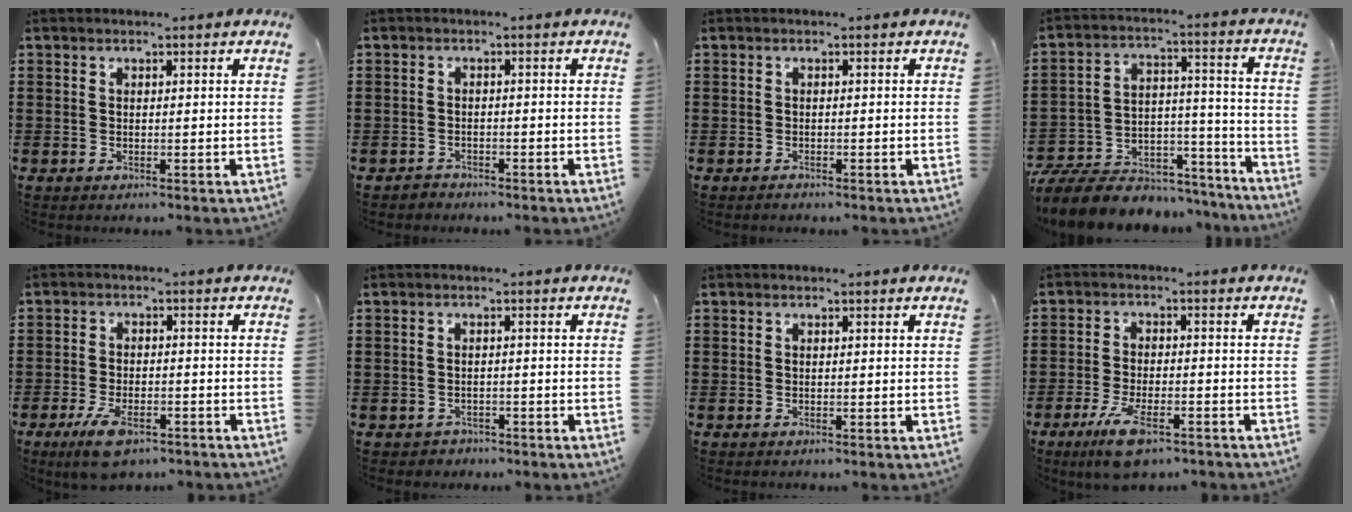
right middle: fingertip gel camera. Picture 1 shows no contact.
{"total": 1.6, "force": [-1.4, 0.7, -0.2], "torque": [0.000, 0.005, -0.033]}
{"total": 0.6, "force": [-0.6, 0.2, 0.1], "torque": [-0.004, 0.001, -0.013]}
{"total": 9.2, "force": [-8.3, 3.1, 2.5], "torque": [-0.050, 0.022, -0.161]}
{"total": 6.0, "force": [-4.0, 2.1, 3.9], "torque": [-0.081, 0.001, -0.076]}
{"total": 1.3, "force": [-1.1, 0.6, -0.1], "torque": [-0.003, 0.003, -0.026]}
{"total": 0.0}
{"total": 7.5, "force": [-4.7, 2.2, 5.4], "torque": [-0.118, -0.004, -0.087]}